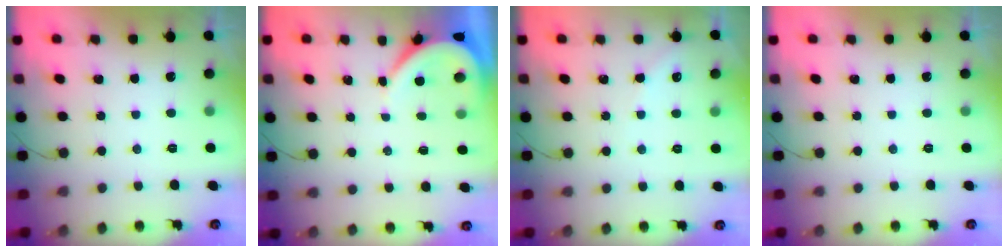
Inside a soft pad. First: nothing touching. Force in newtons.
{"total": 3.9, "press": 3.9, "slide": 0.5}
{"total": 3.0, "press": 3.0, "slide": 0.4}
{"total": 0.0}